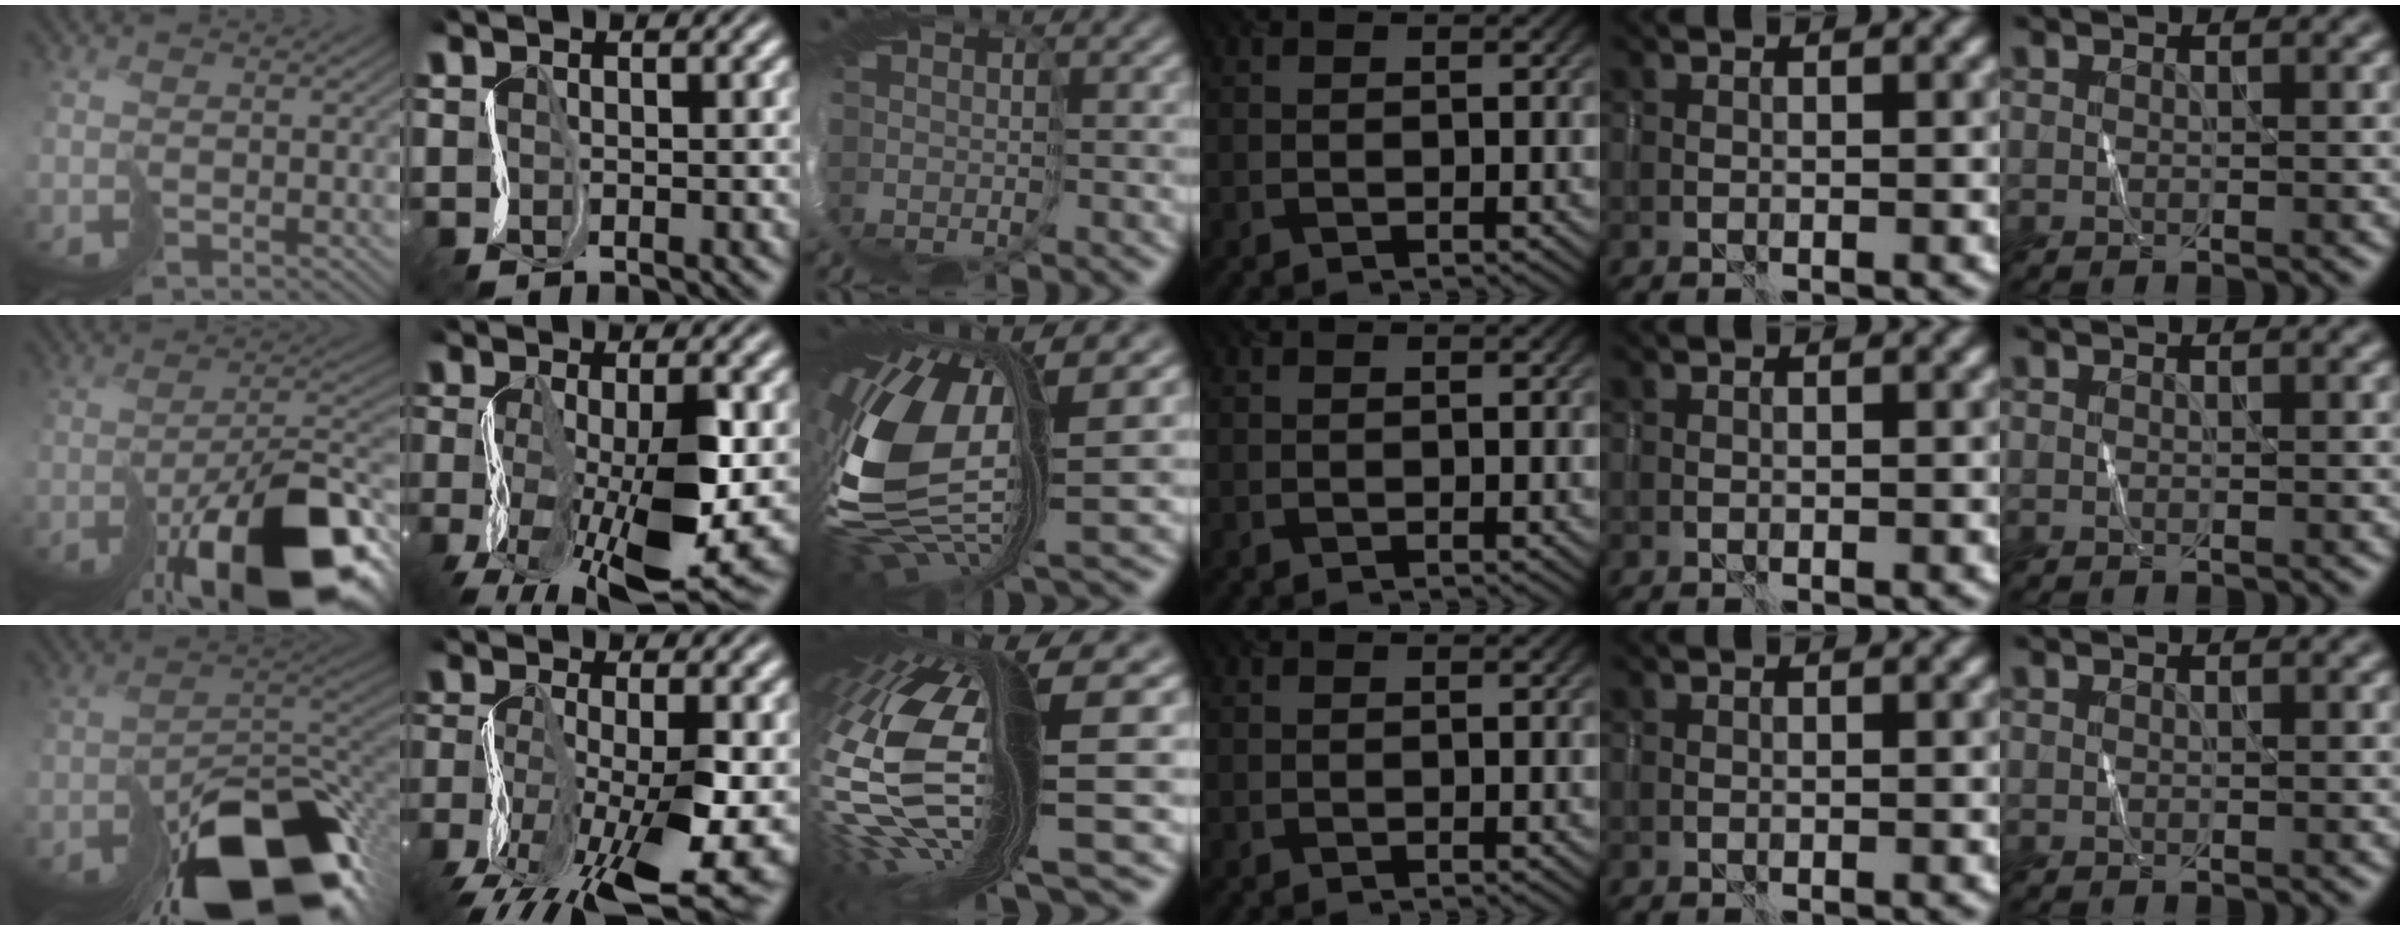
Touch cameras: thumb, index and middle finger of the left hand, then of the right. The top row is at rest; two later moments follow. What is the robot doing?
{"motion": "cut", "object": "paper bag"}